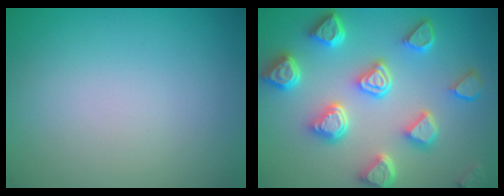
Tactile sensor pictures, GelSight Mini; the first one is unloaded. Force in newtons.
{"total": 7.4, "press": 5.9, "slide": 4.4}